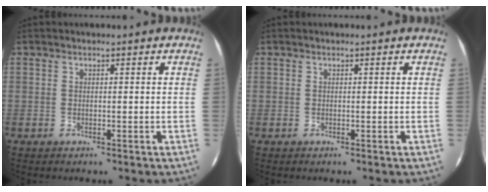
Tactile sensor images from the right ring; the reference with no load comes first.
{"total": 0.0}